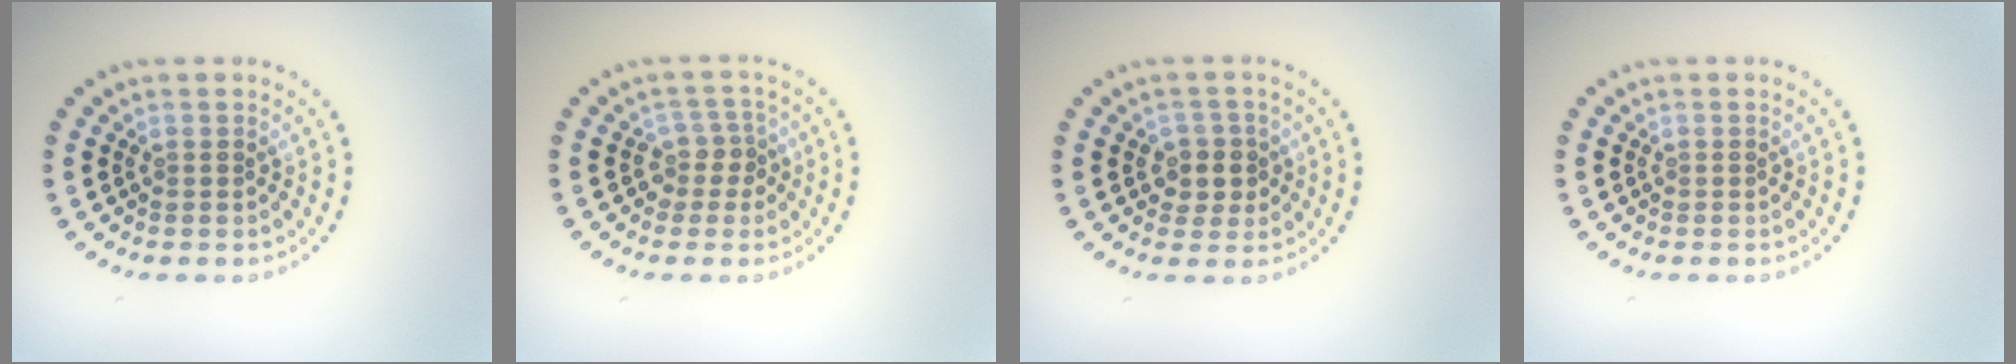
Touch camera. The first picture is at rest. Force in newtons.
{"total": 2.2, "press": 1.7, "slide": 1.4}
{"total": 2.2, "press": 2.0, "slide": 1.0}
{"total": 0.0}